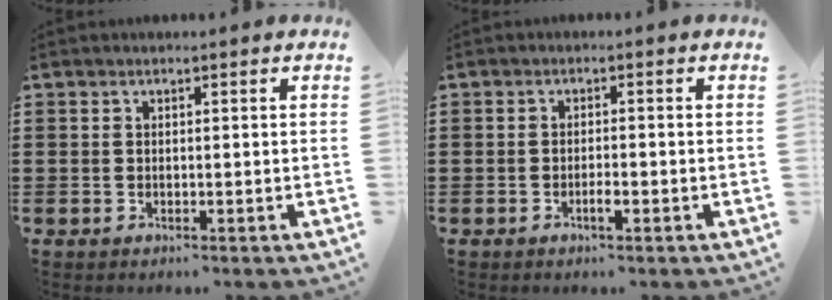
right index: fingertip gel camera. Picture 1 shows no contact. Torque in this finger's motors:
{"motor_torque": [-0.29, 0.39, 0.10, 0.02]}